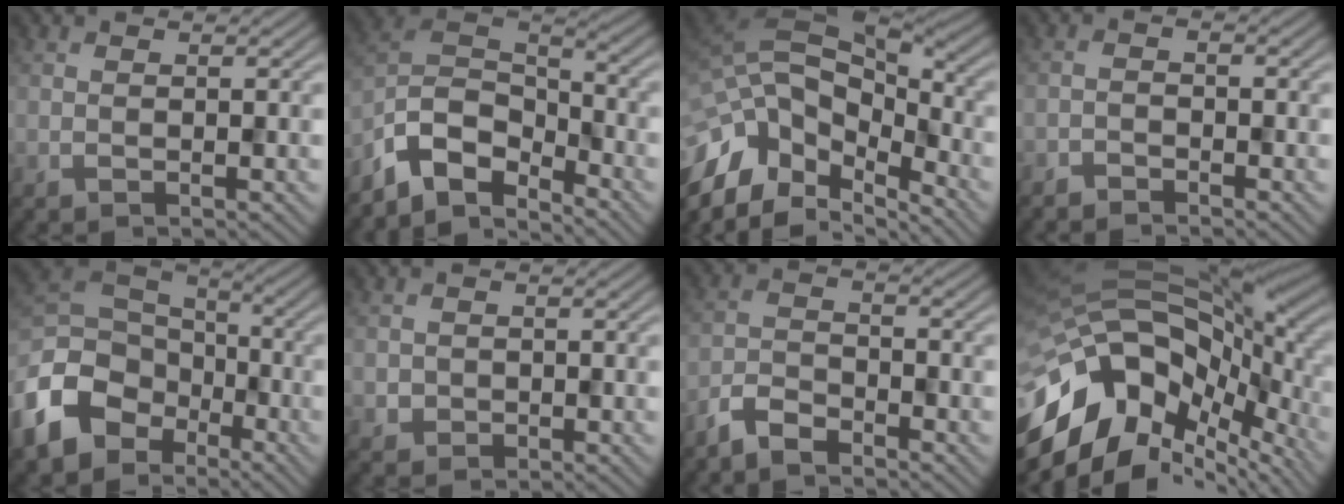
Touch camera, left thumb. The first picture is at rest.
{"total": 9.3, "force": [-6.9, 3.9, 4.8], "torque": [-0.100, -0.001, -0.154]}
{"total": 14.7, "force": [-6.6, 8.4, 10.0], "torque": [-0.256, -0.021, -0.102]}
{"total": 1.8, "force": [-1.8, 0.3, 0.3], "torque": [-0.005, 0.001, -0.039]}
{"total": 14.4, "force": [-7.3, 9.9, 7.5], "torque": [-0.209, -0.034, -0.148]}
{"total": 1.4, "force": [-0.2, 1.4, 0.2], "torque": [-0.002, -0.007, -0.007]}
{"total": 3.9, "force": [-3.4, 1.1, 1.6], "torque": [-0.036, -0.002, -0.083]}
{"total": 18.3, "force": [-6.3, 11.0, 13.2], "torque": [-0.297, -0.023, -0.104]}